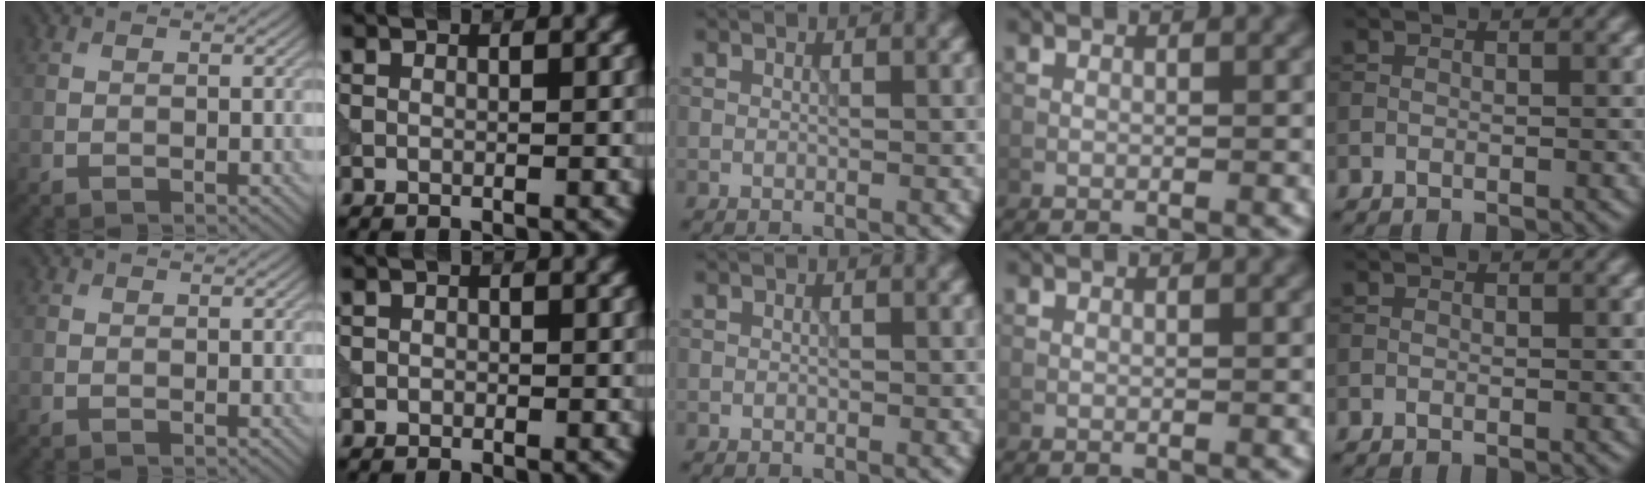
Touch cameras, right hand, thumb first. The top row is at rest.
{"index": {"total": 0.5, "force": [-0.2, 0.5, 0.1], "torque": [-0.001, -0.001, -0.006]}}